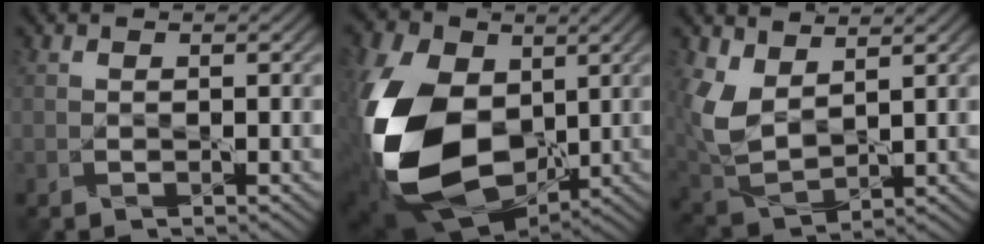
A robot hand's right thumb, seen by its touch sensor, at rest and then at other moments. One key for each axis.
{"total": 18.1, "fx": -0.4, "fy": 12.9, "fz": 12.6, "tx": -0.327, "ty": -0.043, "tz": -0.002}
{"total": 7.8, "fx": 3.4, "fy": 4.5, "fz": 5.4, "tx": -0.147, "ty": -0.007, "tz": 0.070}